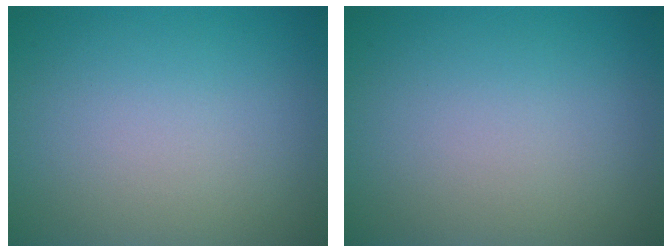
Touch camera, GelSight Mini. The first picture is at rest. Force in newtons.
{"total": 0.0}